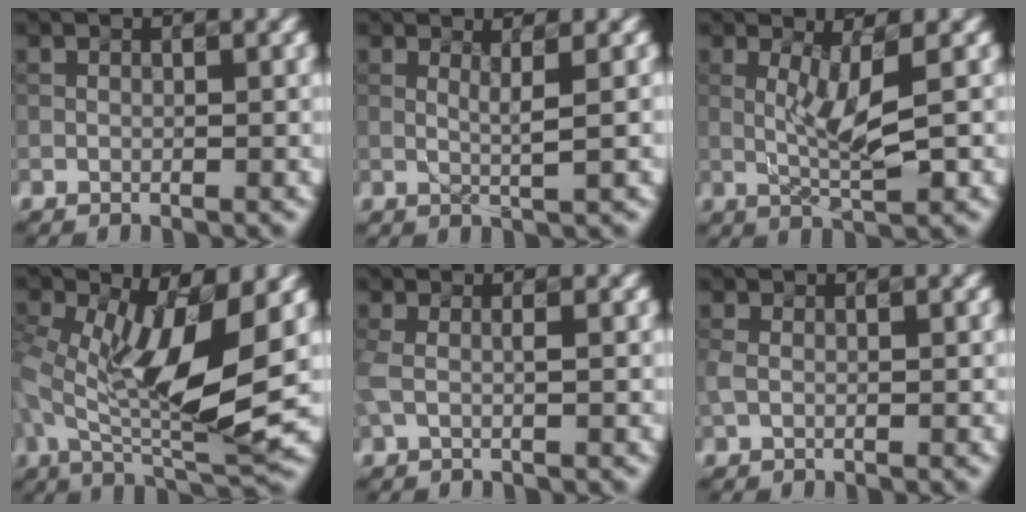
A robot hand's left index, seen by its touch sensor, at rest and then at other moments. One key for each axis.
{"total": 1.9, "fx": 0.6, "fy": 0.3, "fz": 1.8, "tx": -0.031, "ty": -0.001, "tz": 0.006}
{"total": 3.8, "fx": 0.4, "fy": 0.6, "fz": 3.7, "tx": -0.078, "ty": -0.005, "tz": 0.011}
{"total": 9.8, "fx": 0.8, "fy": 3.2, "fz": 9.3, "tx": -0.175, "ty": -0.009, "tz": 0.017}
{"total": 1.8, "fx": 0.1, "fy": 0.5, "fz": 1.7, "tx": -0.043, "ty": 0.002, "tz": -0.003}
{"total": 0.8, "fx": 0.1, "fy": 0.4, "fz": 0.7, "tx": -0.020, "ty": 0.002, "tz": -0.001}